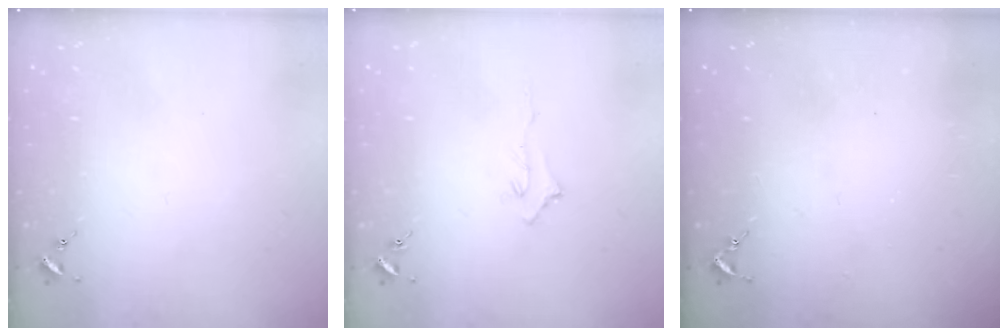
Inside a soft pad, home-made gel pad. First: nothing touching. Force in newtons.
{"total": 2.9, "press": 2.9, "slide": 0.4}
{"total": 2.6, "press": 2.5, "slide": 0.3}